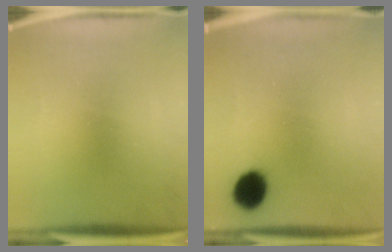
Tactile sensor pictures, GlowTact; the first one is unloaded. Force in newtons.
{"total": 8.6}